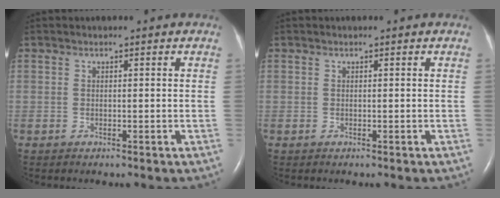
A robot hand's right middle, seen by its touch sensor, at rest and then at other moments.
{"total": 0.0}